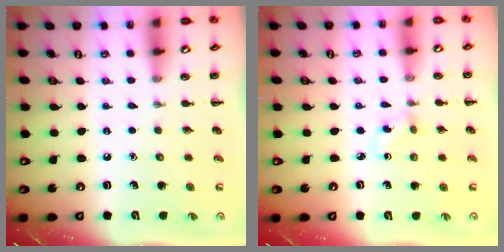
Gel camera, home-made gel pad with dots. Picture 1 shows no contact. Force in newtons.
{"total": 1.7, "press": 1.5, "slide": 0.9}